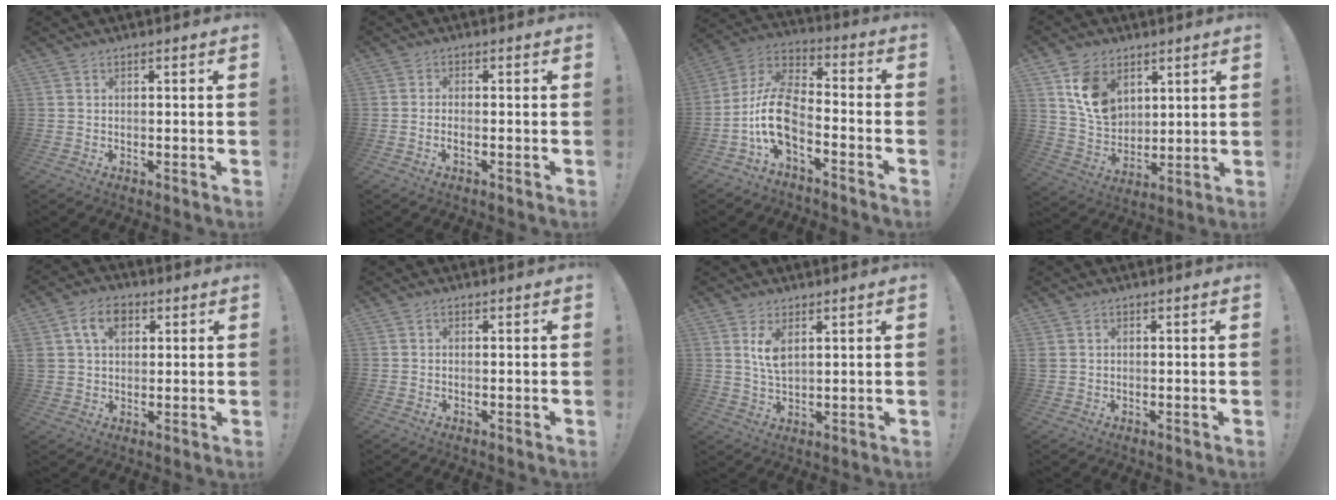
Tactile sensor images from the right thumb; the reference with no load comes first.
{"total": 1.5, "force": [-0.8, 0.3, 1.2], "torque": [-0.028, 0.004, -0.013]}
{"total": 14.3, "force": [-6.0, 7.5, 10.6], "torque": [-0.218, 0.028, -0.100]}
{"total": 12.7, "force": [5.9, 9.3, 6.3], "torque": [-0.103, -0.019, 0.120]}
{"total": 9.7, "force": [4.0, 7.0, 5.5], "torque": [-0.094, 0.005, 0.077]}
{"total": 0.0}
{"total": 5.9, "force": [2.7, 2.7, 4.5], "torque": [-0.085, -0.015, 0.044]}
{"total": 1.1, "force": [0.3, 0.9, 0.4], "torque": [-0.016, 0.004, 0.009]}